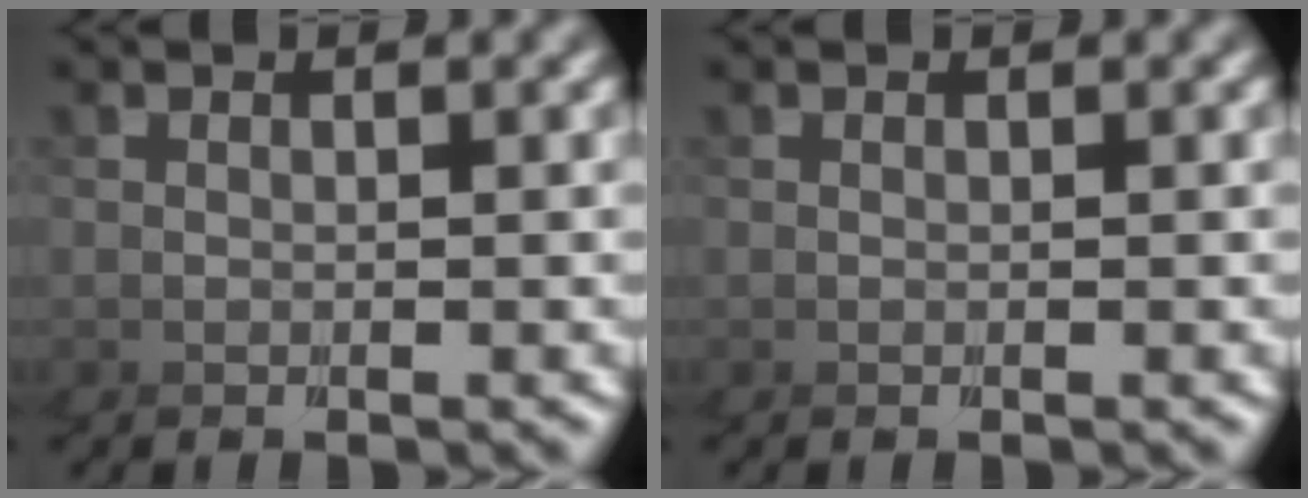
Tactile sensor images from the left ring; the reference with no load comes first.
{"total": 0.0}